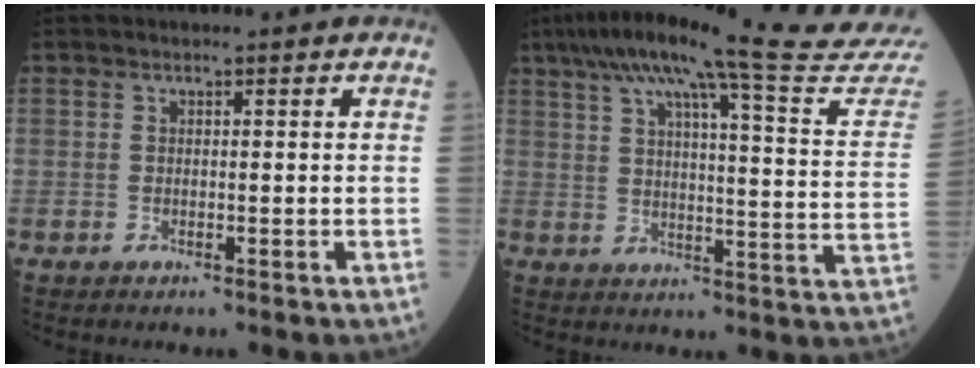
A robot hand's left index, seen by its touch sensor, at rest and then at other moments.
{"total": 27.6, "force": [24.9, -1.0, 11.9], "torque": [-0.180, -0.075, 0.307]}